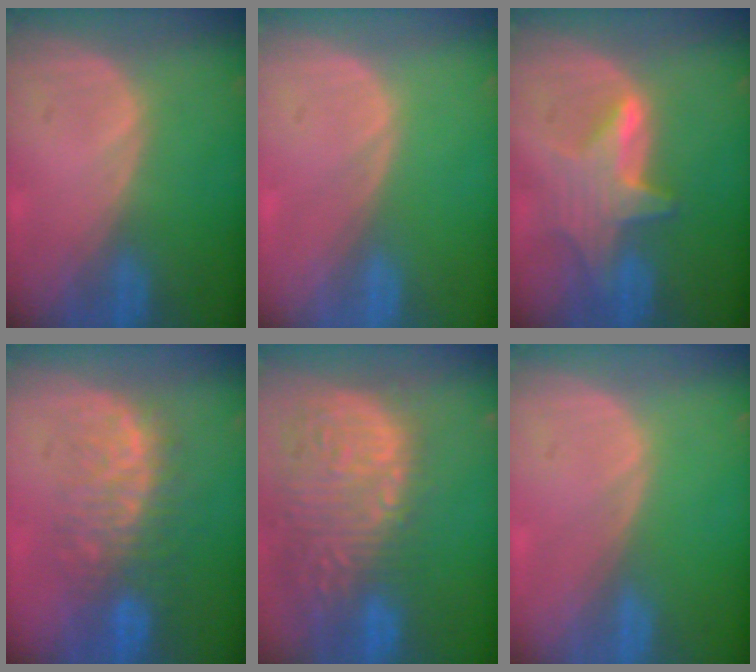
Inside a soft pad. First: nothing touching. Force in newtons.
{"total": 0.0}
{"total": 6.9, "press": 6.4, "slide": 2.6}
{"total": 8.7, "press": 8.1, "slide": 3.1}
{"total": 15.3, "press": 12.6, "slide": 8.7}
{"total": 0.0}